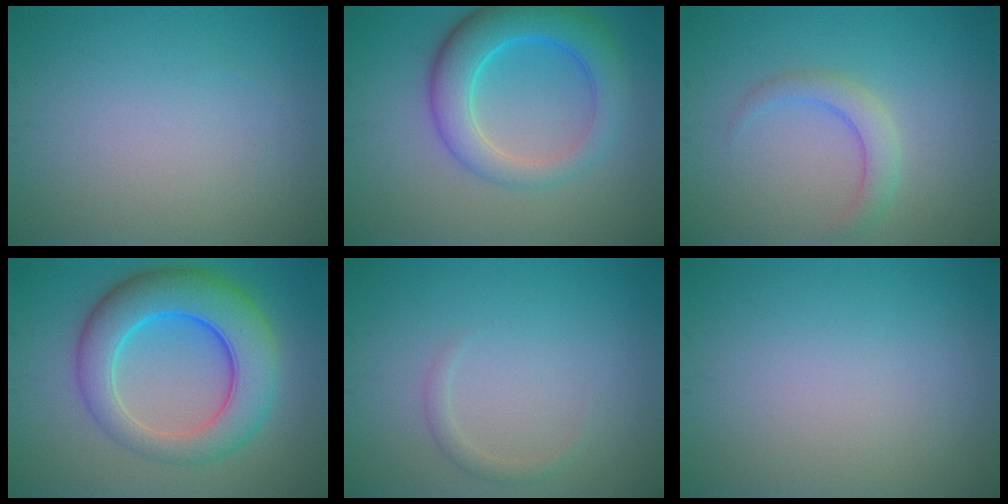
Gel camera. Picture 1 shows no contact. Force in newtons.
{"total": 6.5, "press": 6.5, "slide": 0.1}
{"total": 2.3, "press": 2.3, "slide": 0.0}
{"total": 9.0, "press": 9.0, "slide": 0.3}
{"total": 1.0, "press": 1.0, "slide": 0.1}
{"total": 0.0}